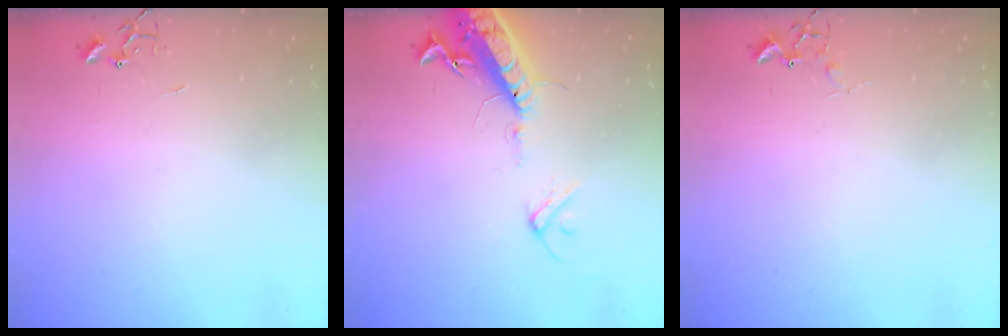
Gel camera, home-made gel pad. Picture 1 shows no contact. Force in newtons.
{"total": 15.6, "press": 15.2, "slide": 3.5}
{"total": 5.4, "press": 5.3, "slide": 0.8}